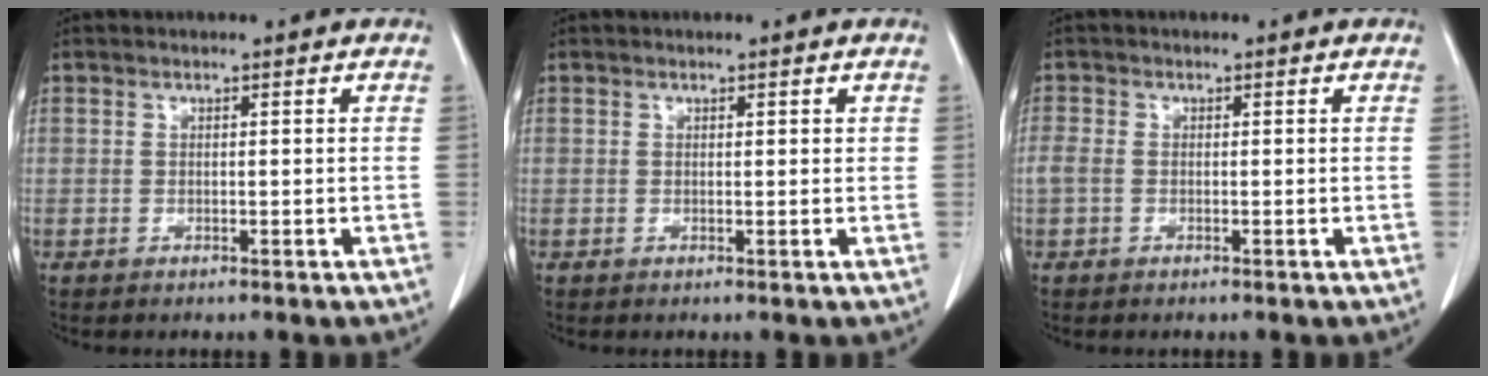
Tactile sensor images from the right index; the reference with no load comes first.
{"total": 0.8, "force": [0.4, 0.3, 0.6], "torque": [-0.006, 0.000, 0.005]}
{"total": 1.7, "force": [-0.2, 1.1, 1.2], "torque": [-0.040, 0.006, -0.003]}